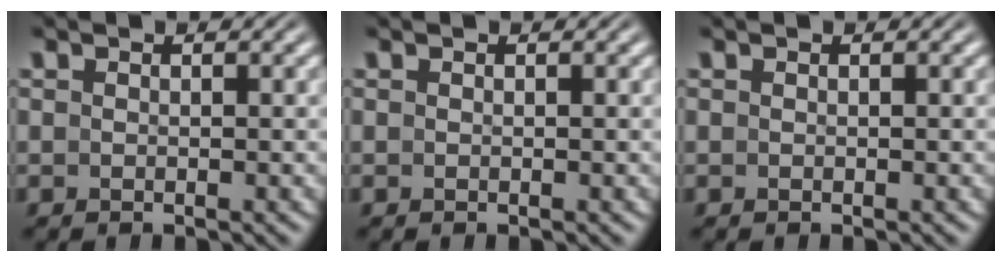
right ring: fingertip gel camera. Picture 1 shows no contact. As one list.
[{"total": 0.0}, {"total": 0.0}]